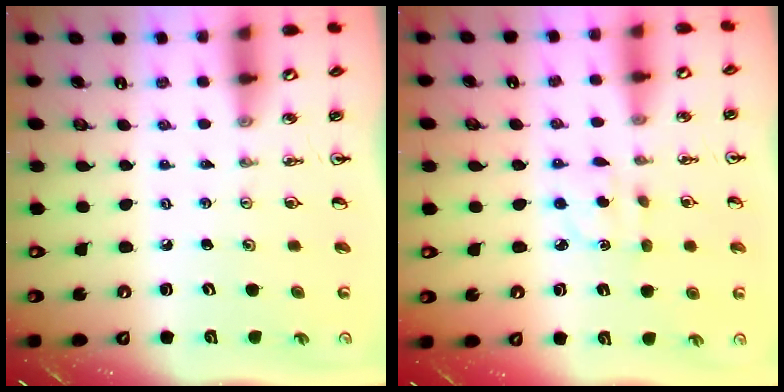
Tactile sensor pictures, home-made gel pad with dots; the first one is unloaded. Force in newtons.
{"total": 2.0, "press": 2.0, "slide": 0.4}